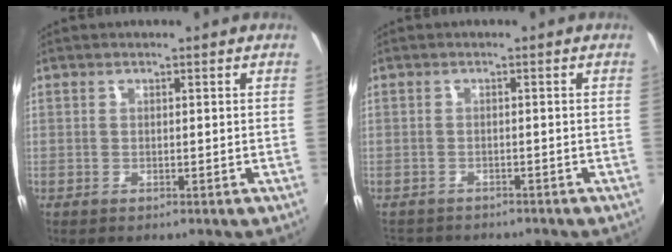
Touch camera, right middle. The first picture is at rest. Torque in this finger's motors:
{"motor_torque": [0.35, -0.50, 0.02, 0.01]}